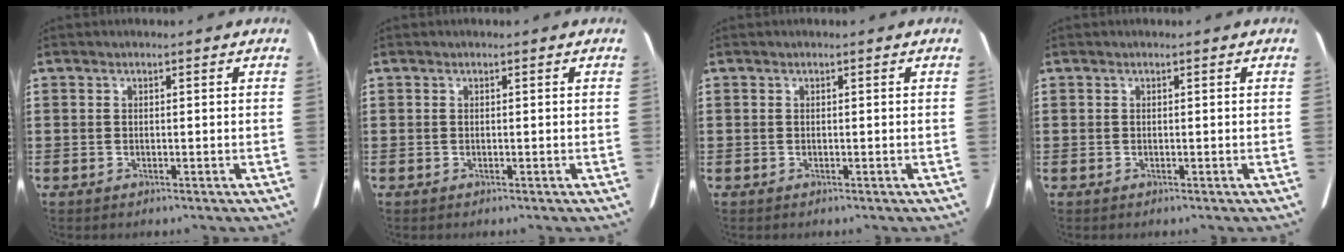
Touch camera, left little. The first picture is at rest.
{"total": 0.0}
{"total": 0.0}
{"total": 0.0}